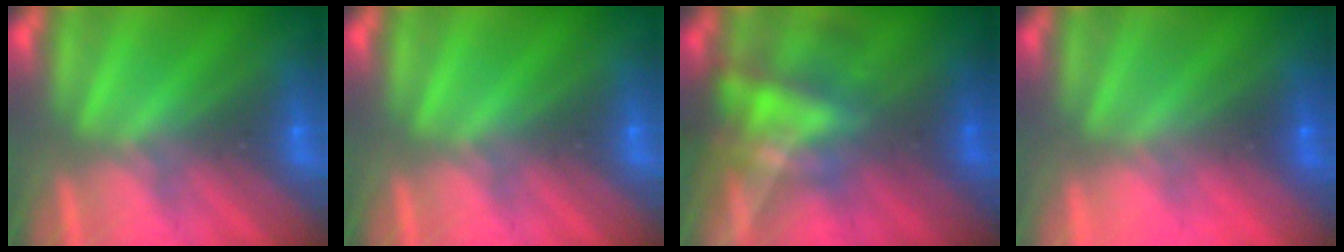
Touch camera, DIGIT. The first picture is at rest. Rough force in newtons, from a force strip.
{"total": 0.0}
{"total": 4.4}
{"total": 3.1}